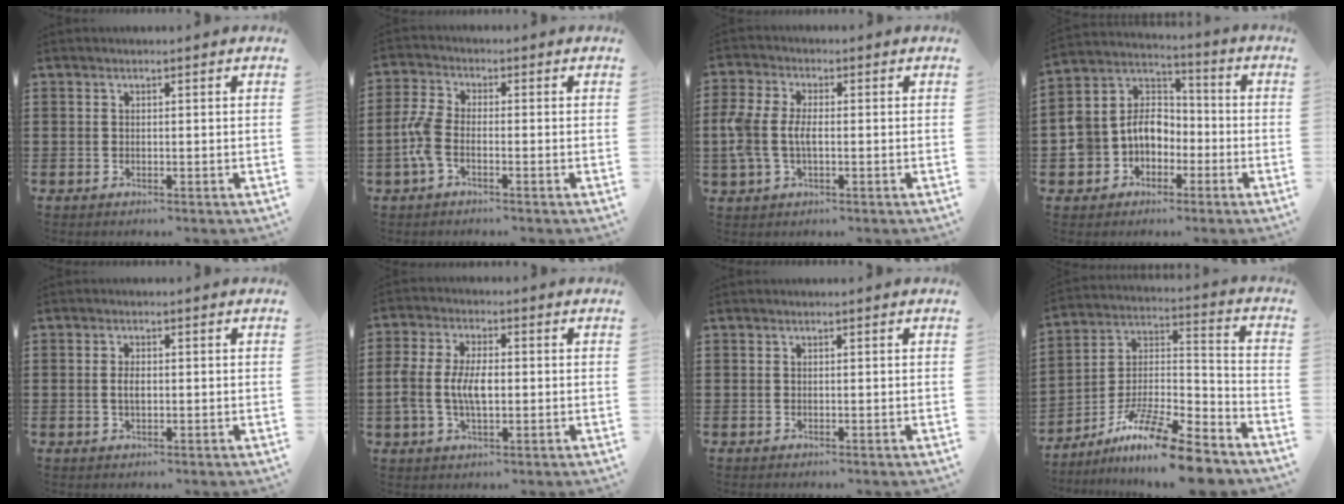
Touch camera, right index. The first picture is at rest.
{"total": 4.9, "force": [-1.8, 2.2, 3.9], "torque": [-0.104, -0.005, -0.042]}
{"total": 5.3, "force": [-0.6, 3.0, 4.3], "torque": [-0.117, -0.006, -0.021]}
{"total": 8.1, "force": [-2.4, 7.0, 3.3], "torque": [-0.106, 0.007, -0.051]}
{"total": 2.1, "force": [-0.1, 0.9, 1.9], "torque": [-0.036, 0.004, -0.003]}
{"total": 6.4, "force": [-0.6, 3.1, 5.5], "torque": [-0.131, -0.002, -0.019]}
{"total": 0.0}
{"total": 13.3, "force": [-10.6, 1.7, 7.8], "torque": [-0.136, 0.027, -0.200]}